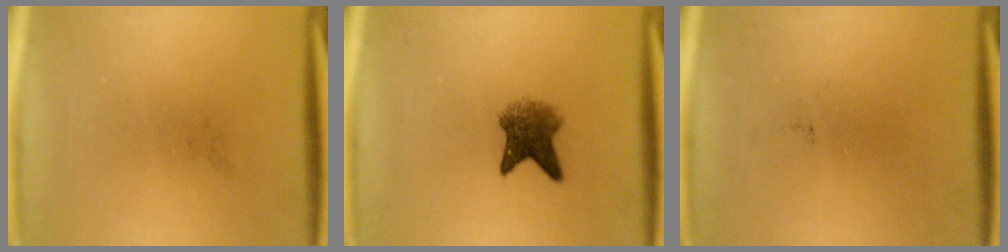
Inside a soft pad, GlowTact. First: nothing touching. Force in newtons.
{"total": 4.9}
{"total": 0.0}